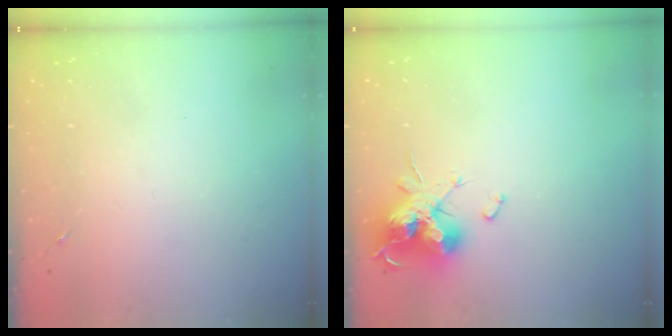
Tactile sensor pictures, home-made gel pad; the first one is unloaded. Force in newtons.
{"total": 15.7, "press": 15.7, "slide": 0.1}